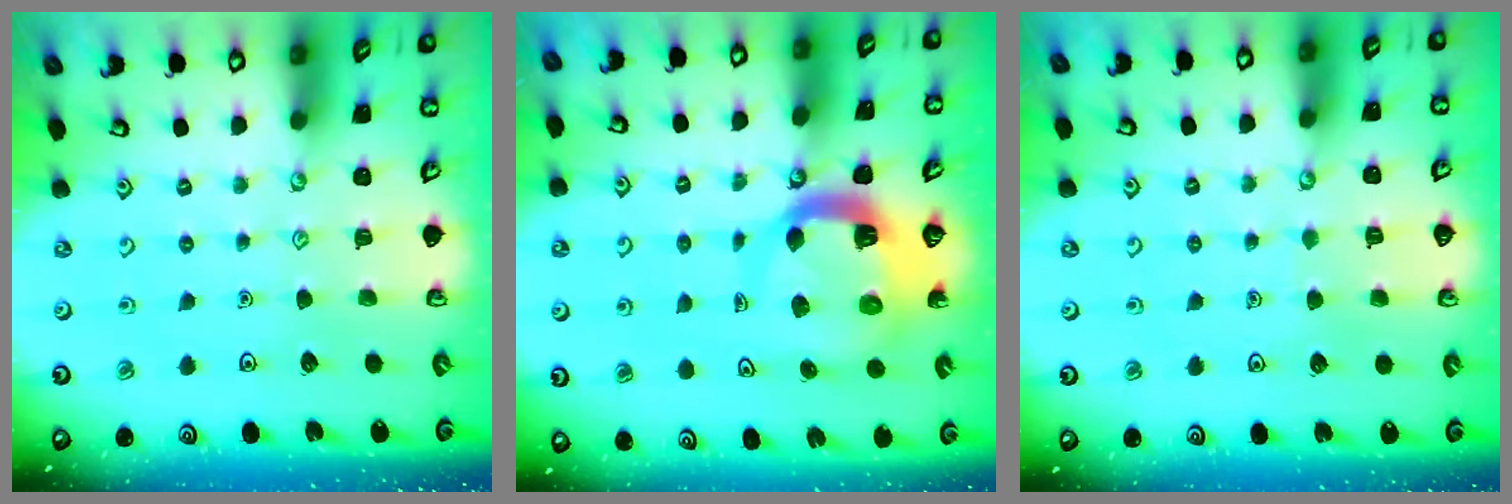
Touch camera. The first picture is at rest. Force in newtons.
{"total": 10.0, "press": 9.9, "slide": 1.3}
{"total": 3.6, "press": 3.6, "slide": 0.4}